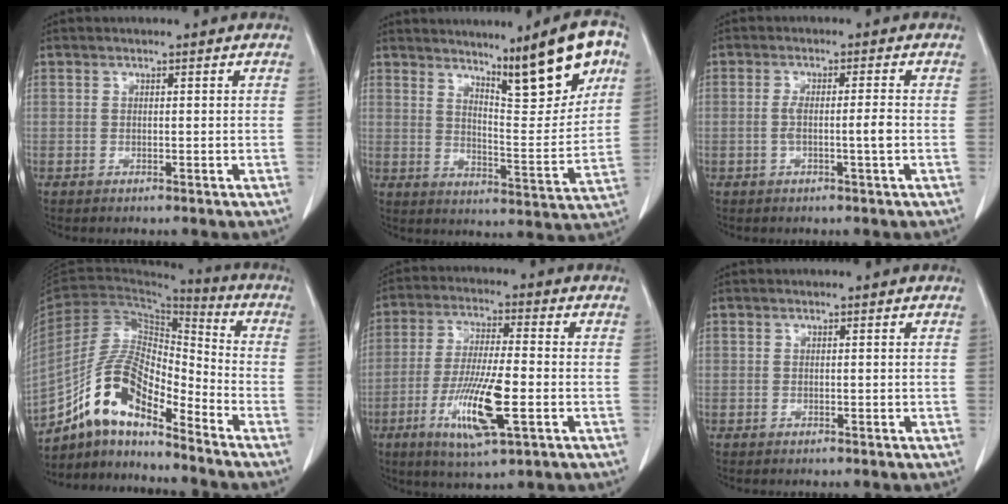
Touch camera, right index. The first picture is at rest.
{"total": 13.8, "force": [8.3, 1.6, 10.8], "torque": [-0.143, -0.005, 0.125]}
{"total": 3.3, "force": [-0.7, -0.1, 3.2], "torque": [-0.060, 0.006, -0.008]}
{"total": 12.7, "force": [-9.6, 3.5, 7.5], "torque": [-0.149, 0.028, -0.177]}
{"total": 12.2, "force": [-4.0, 1.7, 11.4], "torque": [-0.219, -0.017, -0.069]}
{"total": 0.0}